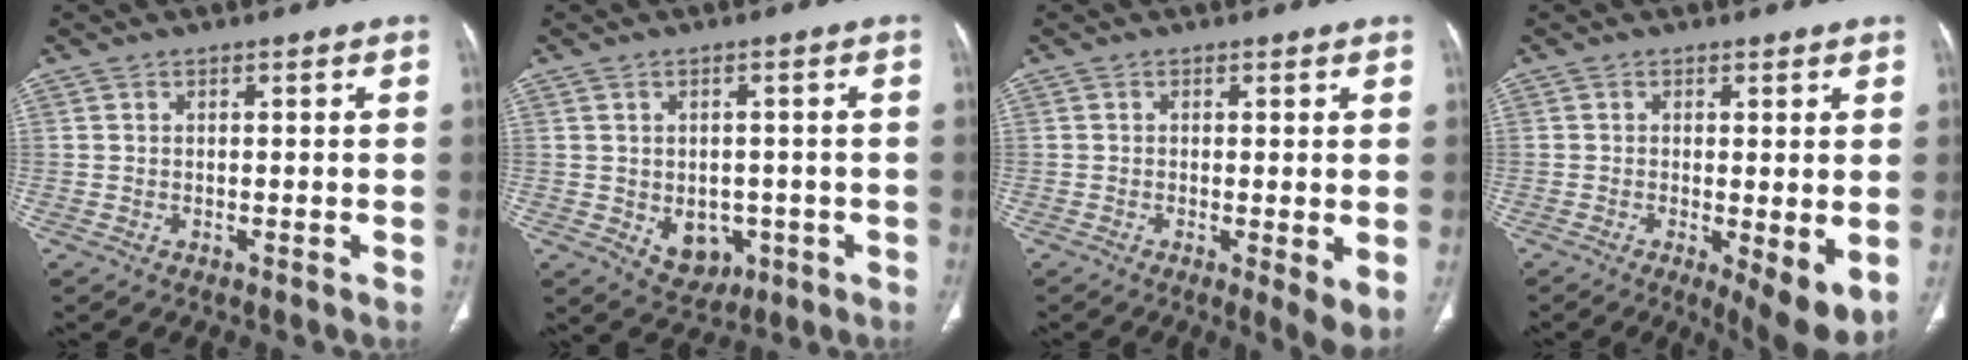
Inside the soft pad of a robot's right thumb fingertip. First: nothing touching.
{"total": 4.7, "force": [-1.3, 3.6, 2.8], "torque": [-0.024, 0.005, -0.004]}
{"total": 4.8, "force": [-0.4, 1.2, 4.6], "torque": [-0.076, -0.018, -0.009]}
{"total": 7.7, "force": [-1.3, 2.2, 7.2], "torque": [-0.109, -0.024, -0.017]}